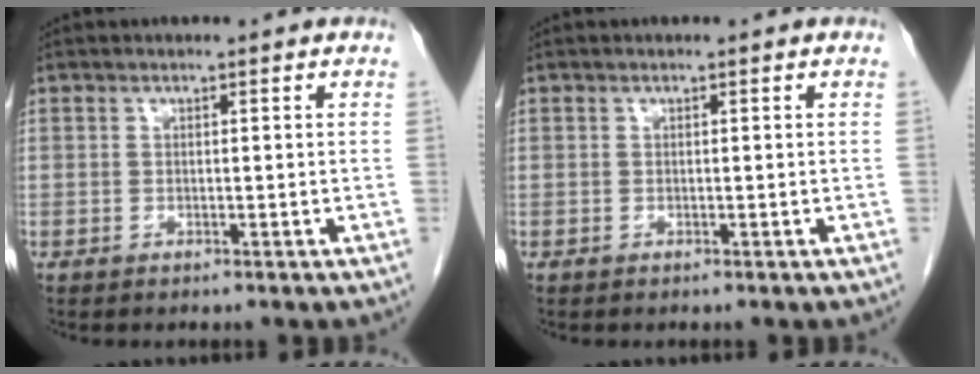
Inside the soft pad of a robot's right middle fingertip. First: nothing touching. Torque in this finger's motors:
{"motor_torque": [0.10, -0.02, 0.02, 0.00]}